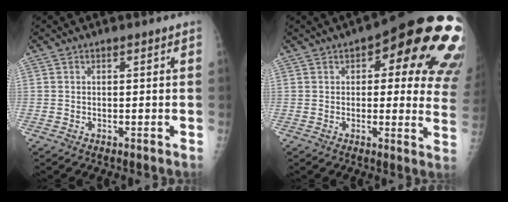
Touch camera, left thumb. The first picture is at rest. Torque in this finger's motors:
{"motor_torque": [0.79, 0.78, 1.41, -1.36, 0.13]}